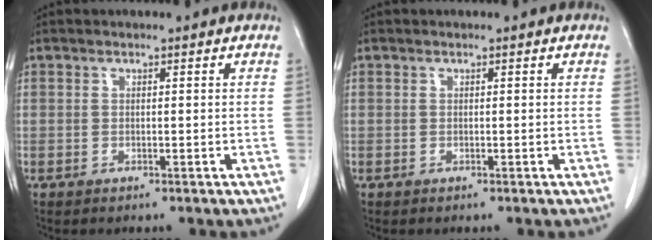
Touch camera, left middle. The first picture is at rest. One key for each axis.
{"total": 0.0}